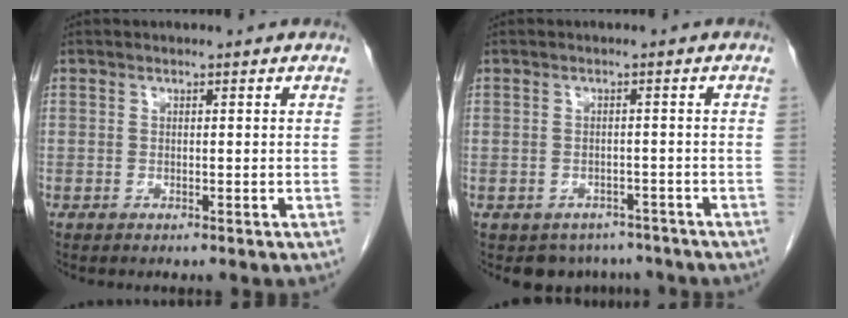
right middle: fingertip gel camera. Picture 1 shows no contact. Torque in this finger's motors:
{"motor_torque": [-0.05, 0.06, -0.02, 0.01]}